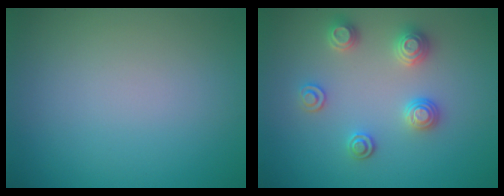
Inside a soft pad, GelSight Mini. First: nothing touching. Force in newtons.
{"total": 2.9, "press": 2.8, "slide": 0.6}